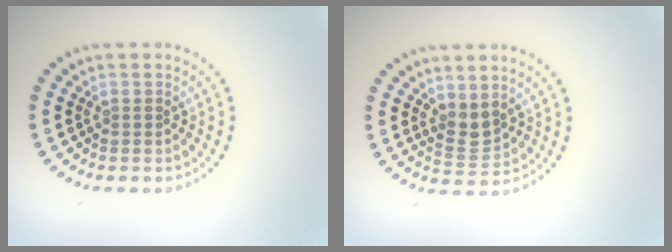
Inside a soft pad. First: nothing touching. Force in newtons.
{"total": 2.1, "press": 1.7, "slide": 1.2}